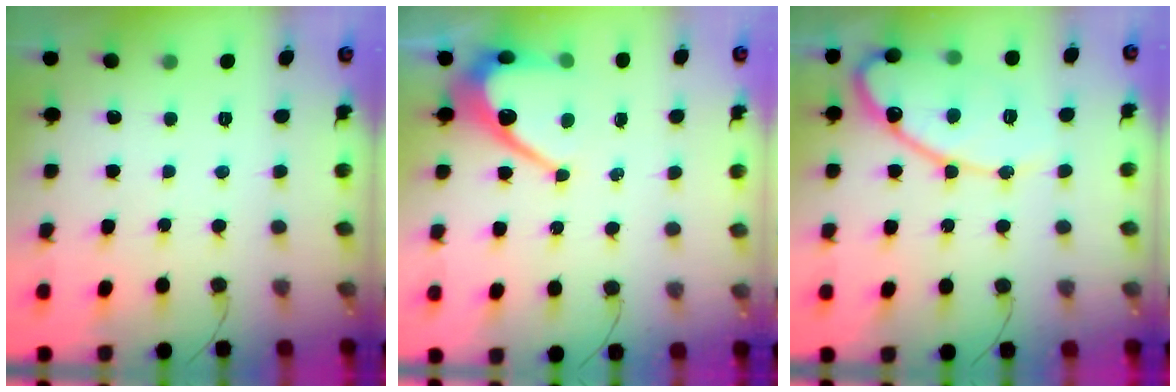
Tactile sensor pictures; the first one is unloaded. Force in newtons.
{"total": 8.9, "press": 8.9, "slide": 0.7}
{"total": 14.9, "press": 14.9, "slide": 1.4}